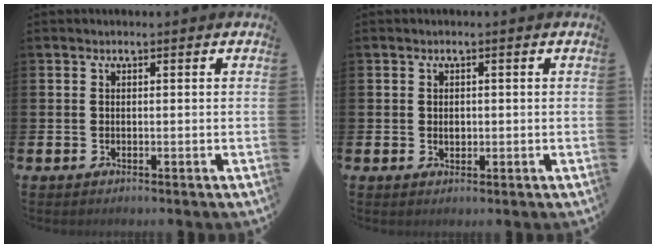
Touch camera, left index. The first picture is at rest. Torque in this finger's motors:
{"motor_torque": [0.11, 0.06, 0.00, 0.04]}